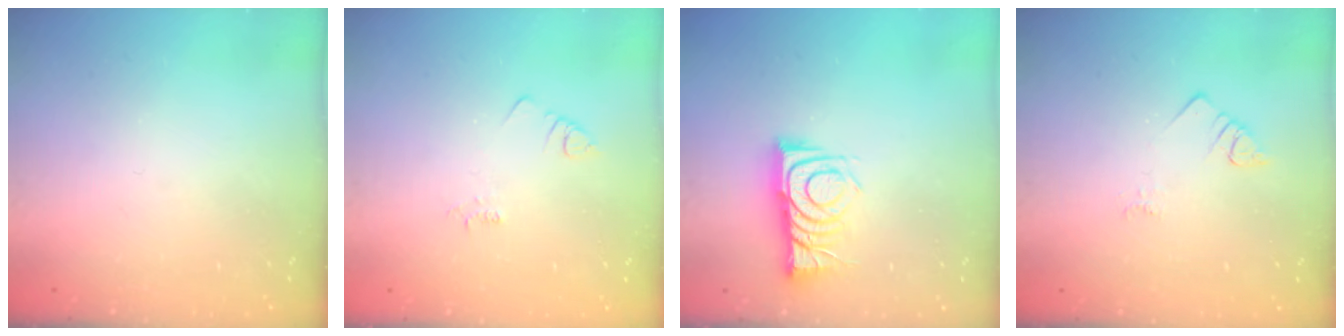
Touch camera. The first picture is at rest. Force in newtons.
{"total": 1.9, "press": 1.9, "slide": 0.3}
{"total": 9.9, "press": 9.9, "slide": 0.4}
{"total": 2.3, "press": 2.3, "slide": 0.4}